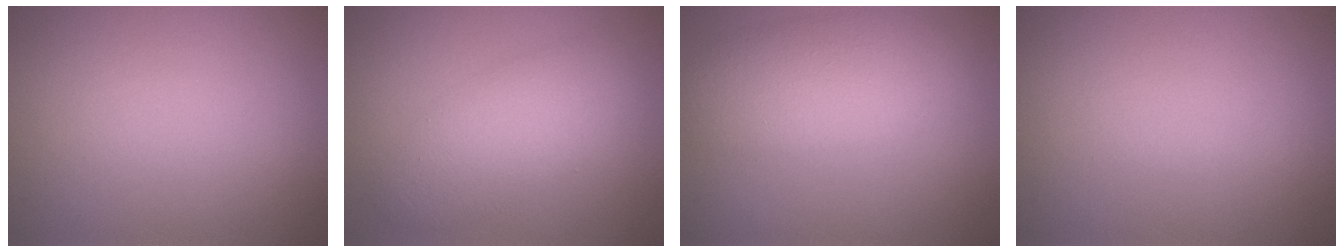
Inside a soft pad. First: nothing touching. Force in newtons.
{"total": 3.2, "press": 3.2, "slide": 0.2}
{"total": 5.1, "press": 5.1, "slide": 0.3}
{"total": 0.0}